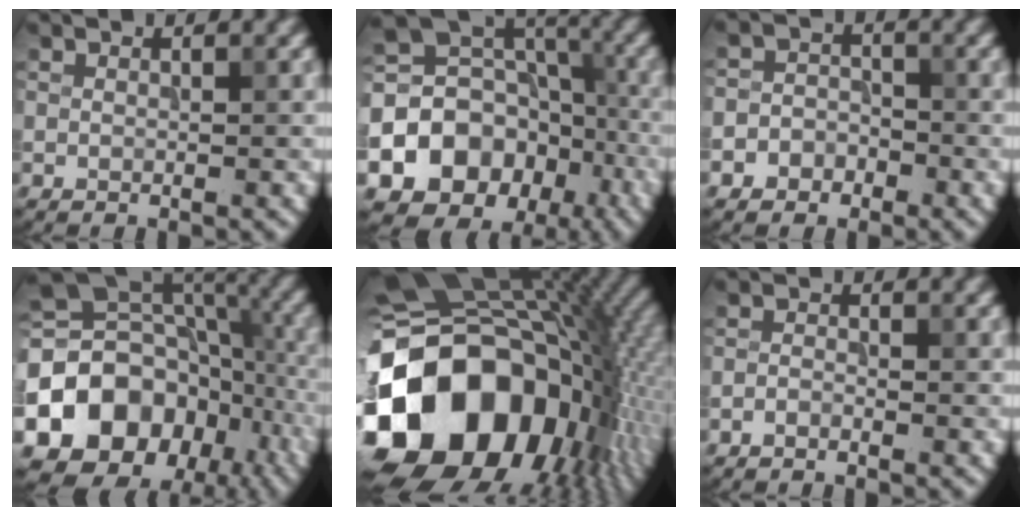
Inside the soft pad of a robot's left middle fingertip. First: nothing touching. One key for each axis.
{"total": 13.3, "fx": -5.3, "fy": 10.9, "fz": 5.6, "tx": -0.123, "ty": 0.001, "tz": -0.087}
{"total": 2.5, "fx": -1.4, "fy": 2.0, "fz": 0.6, "tx": 0.015, "ty": 0.006, "tz": -0.039}
{"total": 15.1, "fx": -5.4, "fy": 11.6, "fz": 8.0, "tx": -0.163, "ty": -0.013, "tz": -0.096}
{"total": 20.3, "fx": -5.5, "fy": 14.4, "fz": 13.2, "tx": -0.253, "ty": -0.007, "tz": -0.102}
{"total": 0.9, "fx": -0.7, "fy": 0.2, "fz": 0.5, "tx": -0.011, "ty": 0.000, "tz": -0.018}